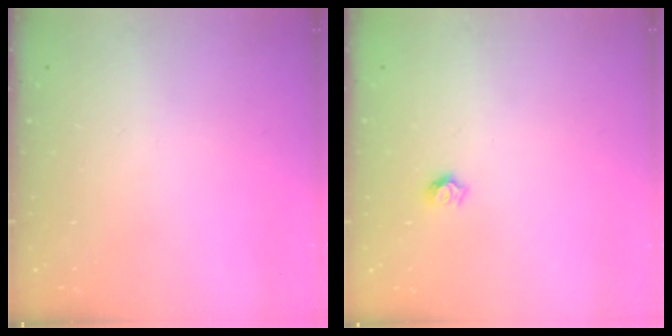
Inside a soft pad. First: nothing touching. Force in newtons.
{"total": 5.1, "press": 5.1, "slide": 0.4}